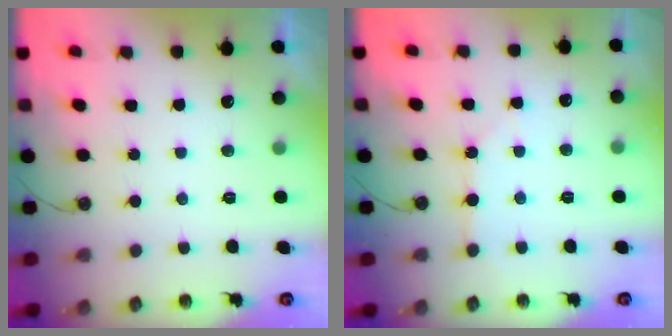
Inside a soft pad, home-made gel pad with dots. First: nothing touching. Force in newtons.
{"total": 3.5, "press": 3.5, "slide": 0.3}